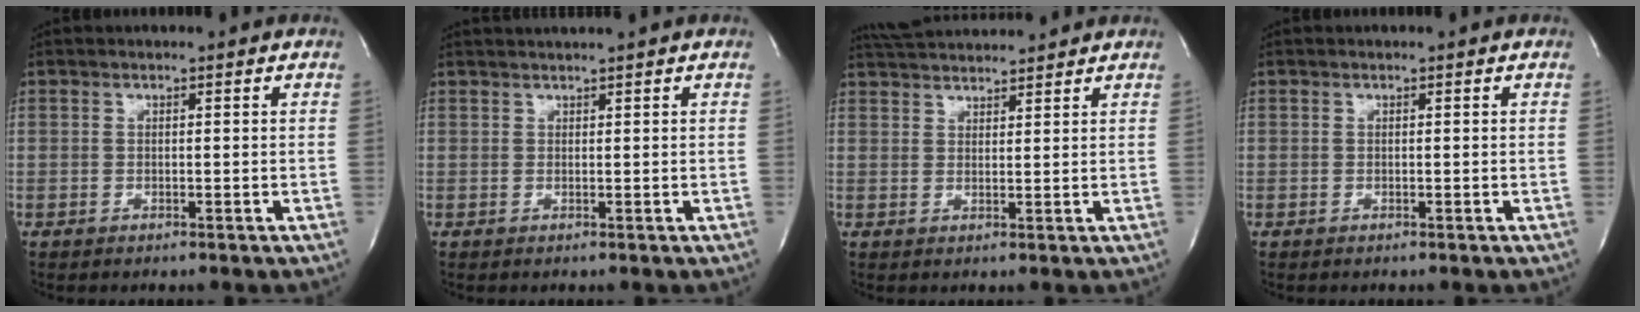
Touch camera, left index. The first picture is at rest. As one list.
[{"total": 2.0, "force": [1.8, -0.8, 0.6], "torque": [-0.004, 0.010, 0.037]}, {"total": 8.3, "force": [8.0, 0.6, 2.2], "torque": [-0.048, 0.030, 0.129]}, {"total": 0.0}]